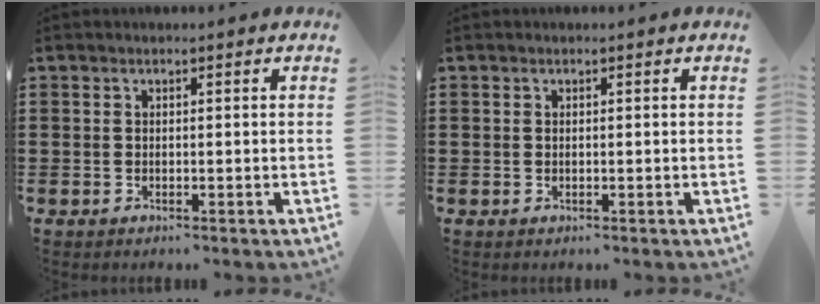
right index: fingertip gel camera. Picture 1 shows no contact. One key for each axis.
{"total": 0.0}